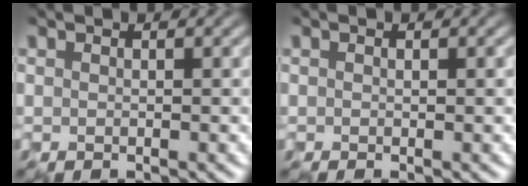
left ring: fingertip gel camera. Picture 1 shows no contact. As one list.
[{"total": 0.0}]